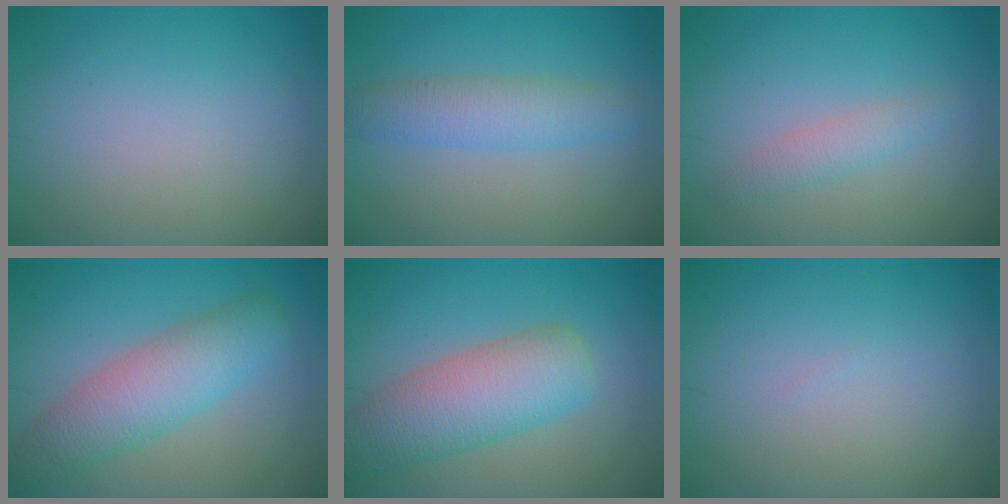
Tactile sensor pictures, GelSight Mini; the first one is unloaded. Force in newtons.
{"total": 3.4, "press": 3.4, "slide": 0.1}
{"total": 1.7, "press": 1.7, "slide": 0.1}
{"total": 5.6, "press": 5.6, "slide": 0.3}
{"total": 6.8, "press": 6.8, "slide": 0.5}
{"total": 0.0}